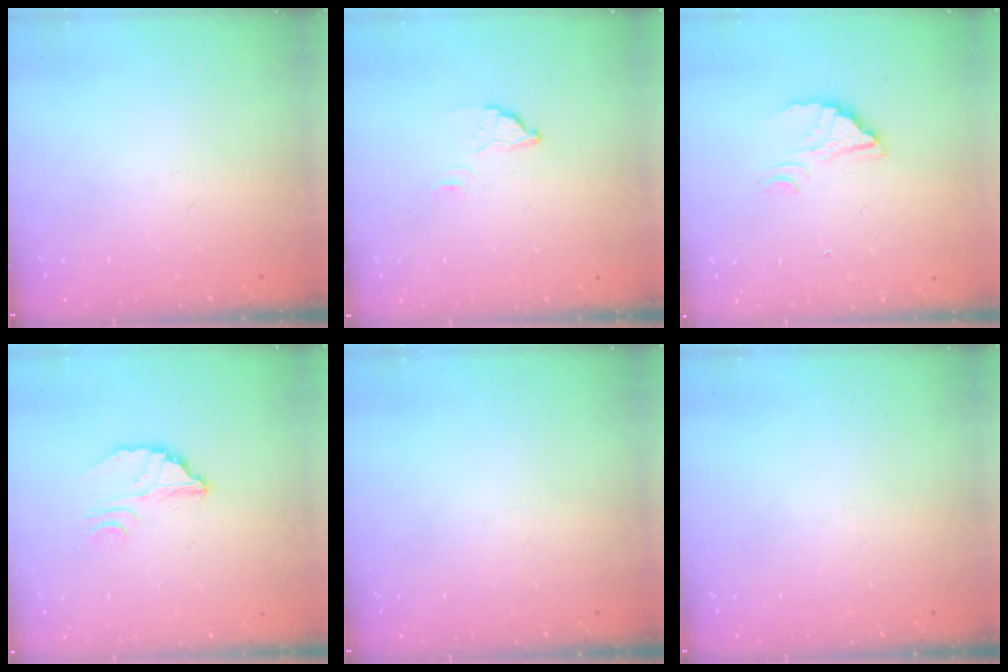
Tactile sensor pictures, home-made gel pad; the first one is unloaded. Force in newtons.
{"total": 2.5, "press": 2.5, "slide": 0.1}
{"total": 2.3, "press": 2.3, "slide": 0.2}
{"total": 3.2, "press": 3.2, "slide": 0.2}
{"total": 0.0}
{"total": 0.0}